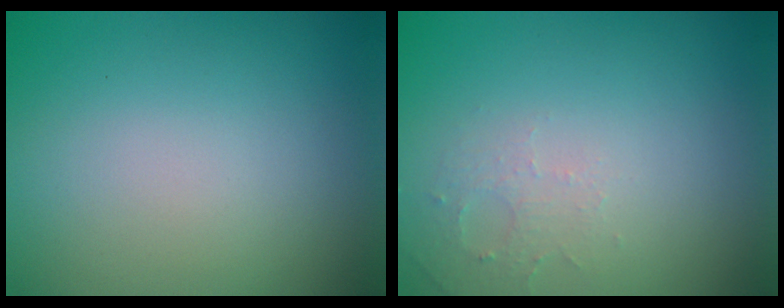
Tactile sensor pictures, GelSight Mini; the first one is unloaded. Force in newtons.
{"total": 1.6, "press": 1.5, "slide": 0.4}